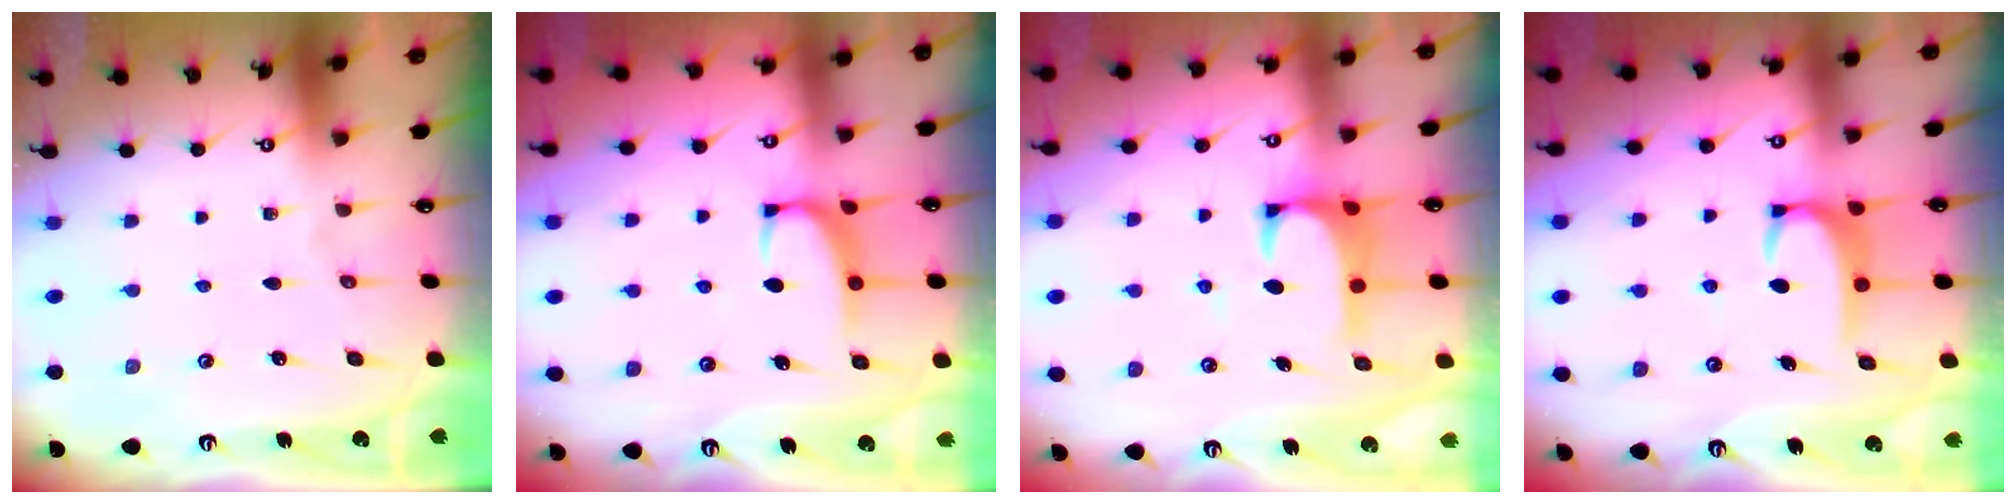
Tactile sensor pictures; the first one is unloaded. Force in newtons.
{"total": 2.9, "press": 2.8, "slide": 1.0}
{"total": 2.5, "press": 2.4, "slide": 0.7}
{"total": 3.5, "press": 3.4, "slide": 0.6}